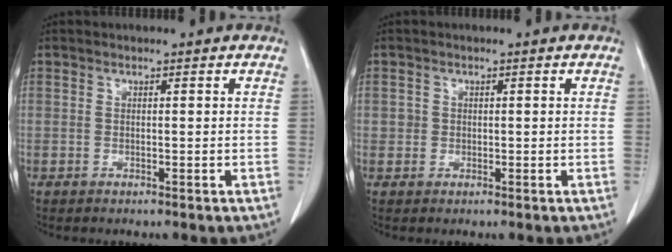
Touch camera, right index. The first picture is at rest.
{"total": 1.1, "force": [0.1, 1.1, 0.2], "torque": [0.002, 0.004, 0.003]}